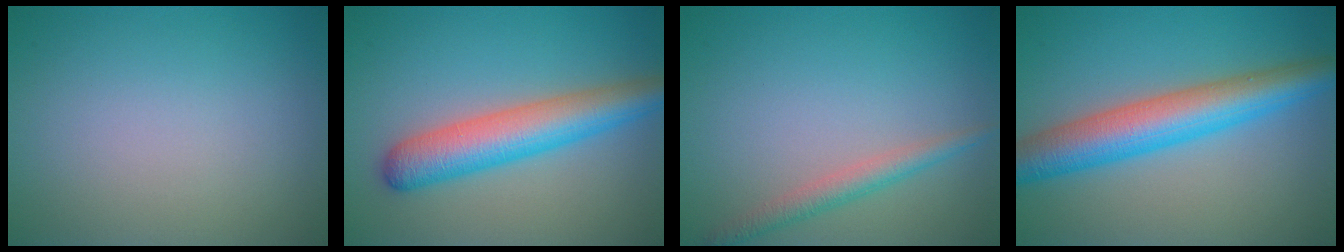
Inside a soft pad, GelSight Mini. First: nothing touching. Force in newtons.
{"total": 6.2, "press": 6.2, "slide": 0.1}
{"total": 2.2, "press": 2.2, "slide": 0.1}
{"total": 7.2, "press": 7.2, "slide": 0.1}